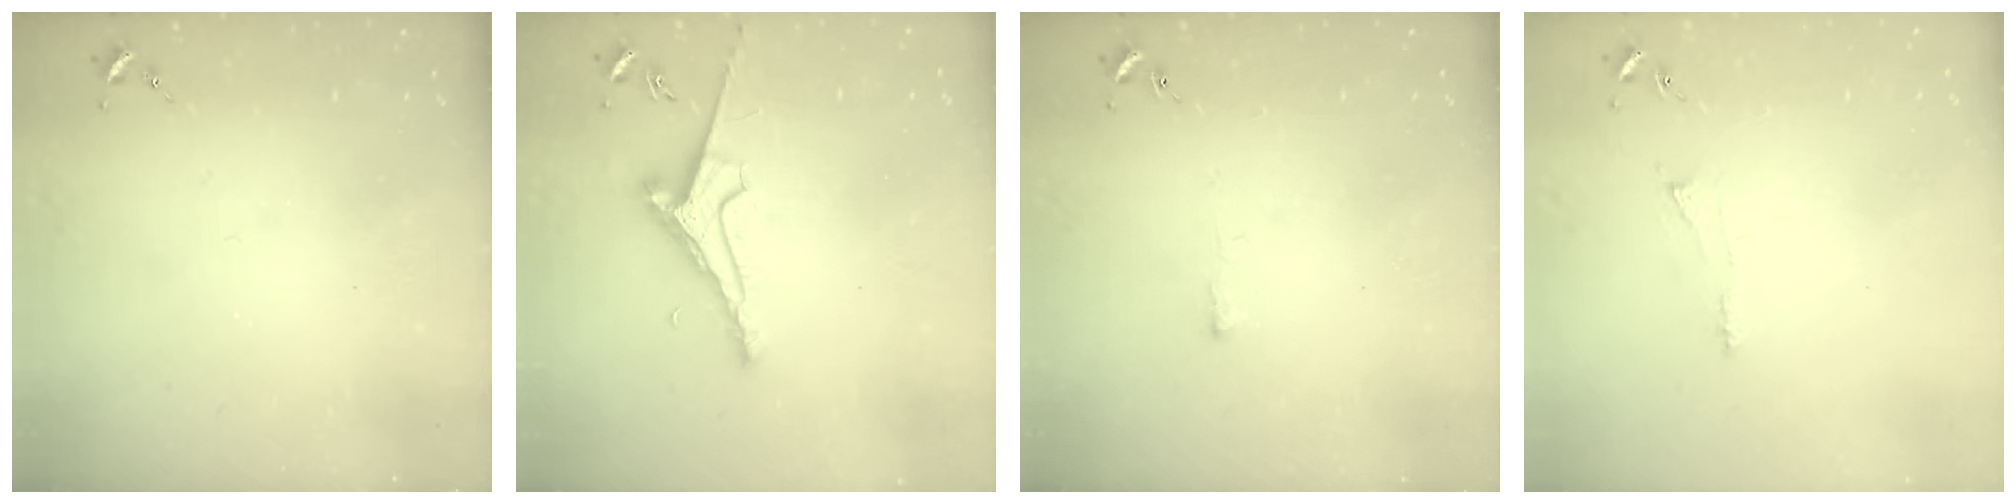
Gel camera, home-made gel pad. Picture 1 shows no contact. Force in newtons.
{"total": 8.0, "press": 7.9, "slide": 1.1}
{"total": 2.7, "press": 2.7, "slide": 0.4}
{"total": 4.8, "press": 4.8, "slide": 0.6}